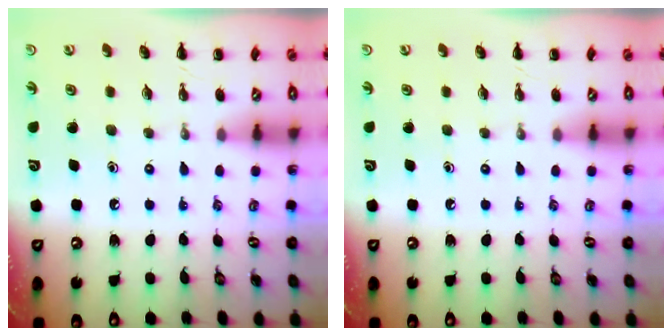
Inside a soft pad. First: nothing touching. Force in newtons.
{"total": 0.0}